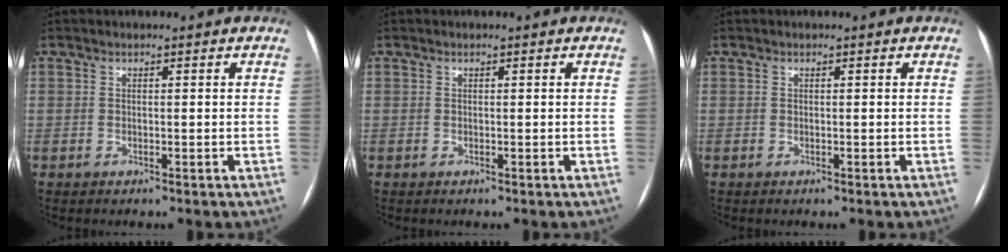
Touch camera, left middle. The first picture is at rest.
{"total": 0.0}
{"total": 0.0}